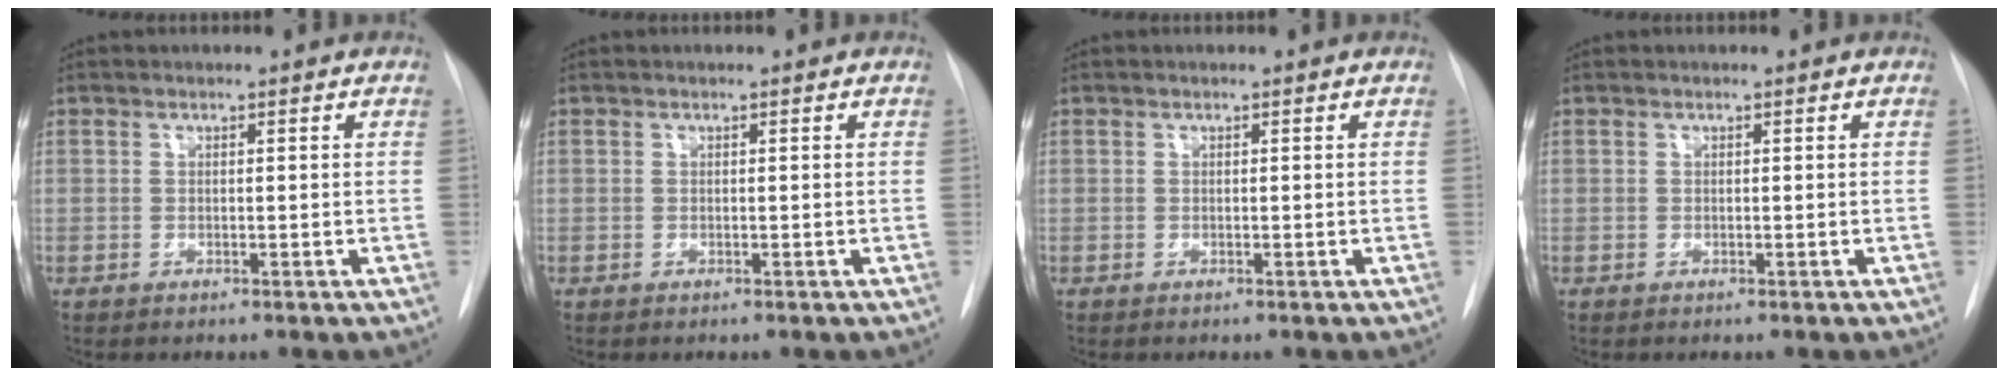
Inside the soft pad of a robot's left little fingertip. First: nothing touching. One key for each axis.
{"total": 0.0}
{"total": 0.0}
{"total": 0.0}